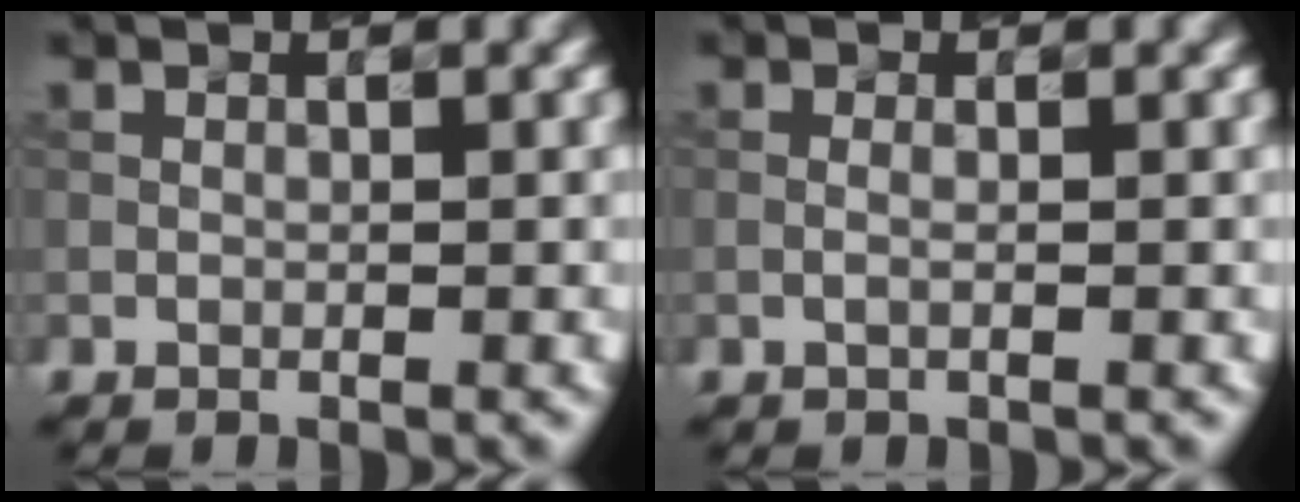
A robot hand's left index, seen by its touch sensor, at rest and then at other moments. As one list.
[{"total": 0.8, "force": [0.1, 0.3, 0.7], "torque": [-0.004, -0.006, -0.008]}]